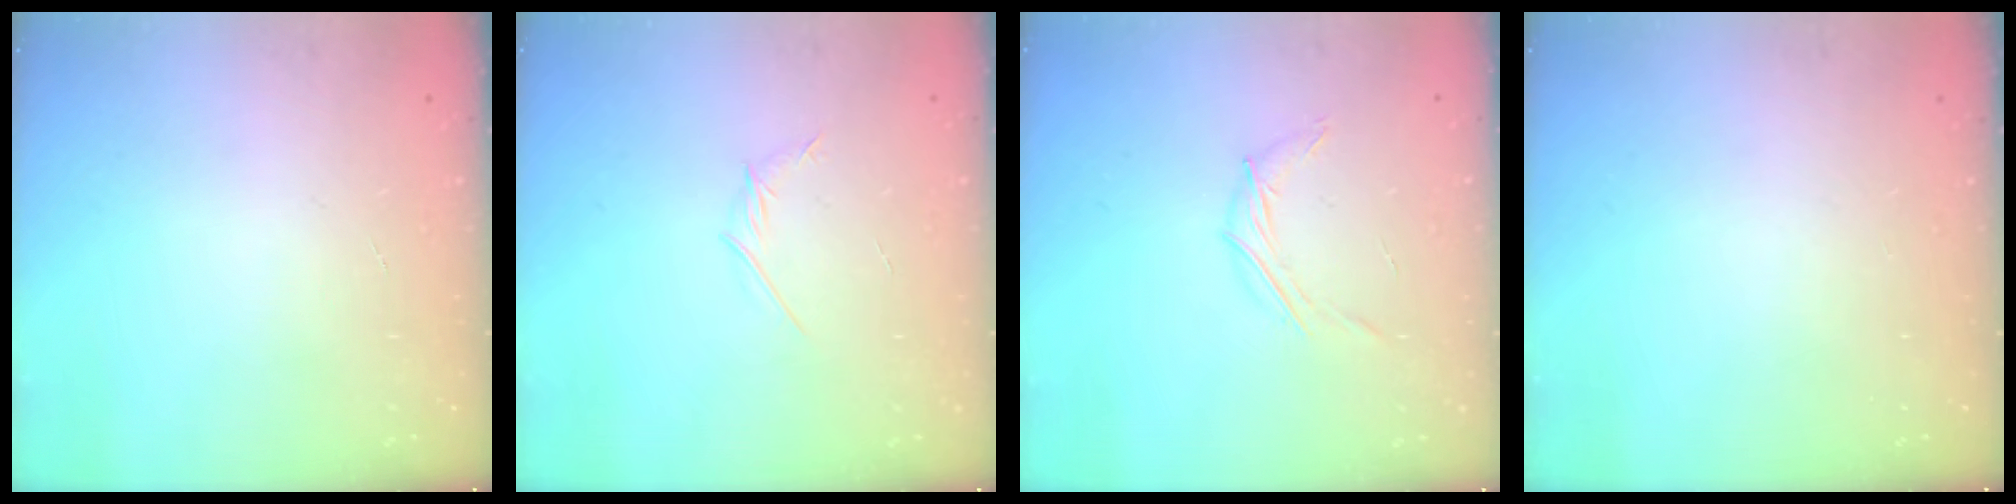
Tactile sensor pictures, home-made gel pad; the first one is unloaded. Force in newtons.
{"total": 2.8, "press": 2.7, "slide": 0.8}
{"total": 4.7, "press": 4.6, "slide": 0.9}
{"total": 0.0}